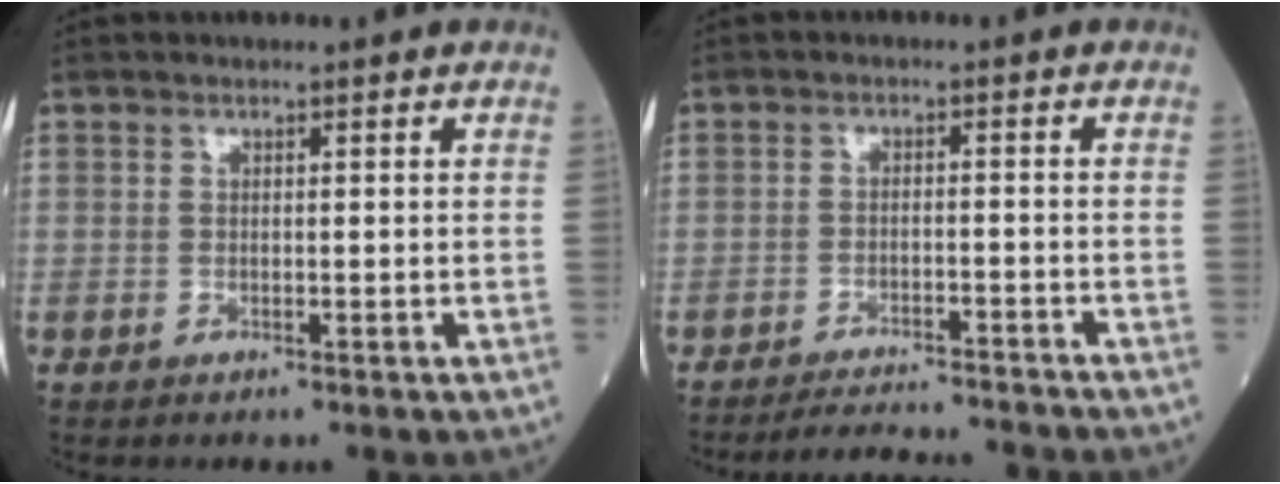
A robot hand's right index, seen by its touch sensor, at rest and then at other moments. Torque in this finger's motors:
{"motor_torque": [0.77, -0.89, 0.28, 0.07]}